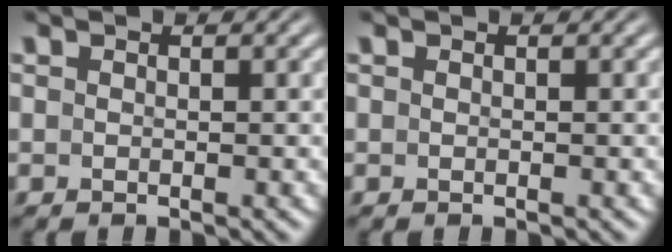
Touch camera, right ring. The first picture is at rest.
{"total": 0.0}